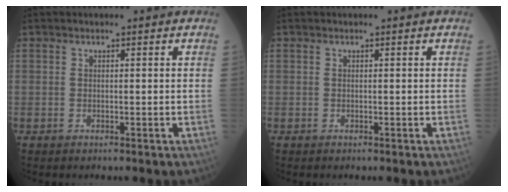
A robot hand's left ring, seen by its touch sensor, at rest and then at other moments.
{"total": 0.0}